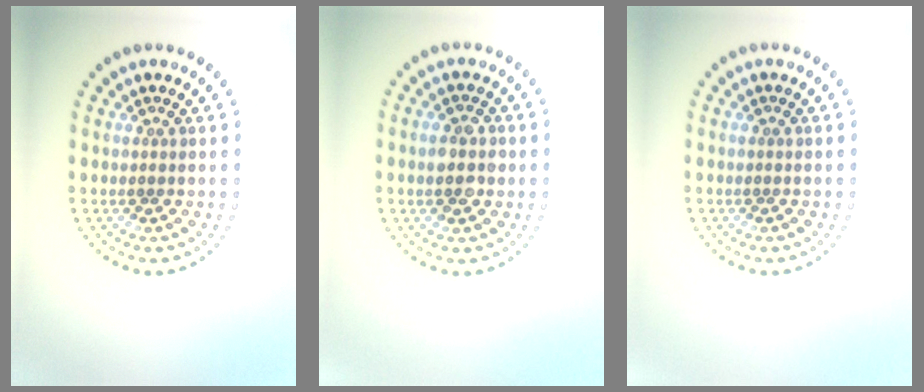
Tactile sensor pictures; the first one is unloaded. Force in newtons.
{"total": 2.6, "press": 2.6, "slide": 0.2}
{"total": 0.0}